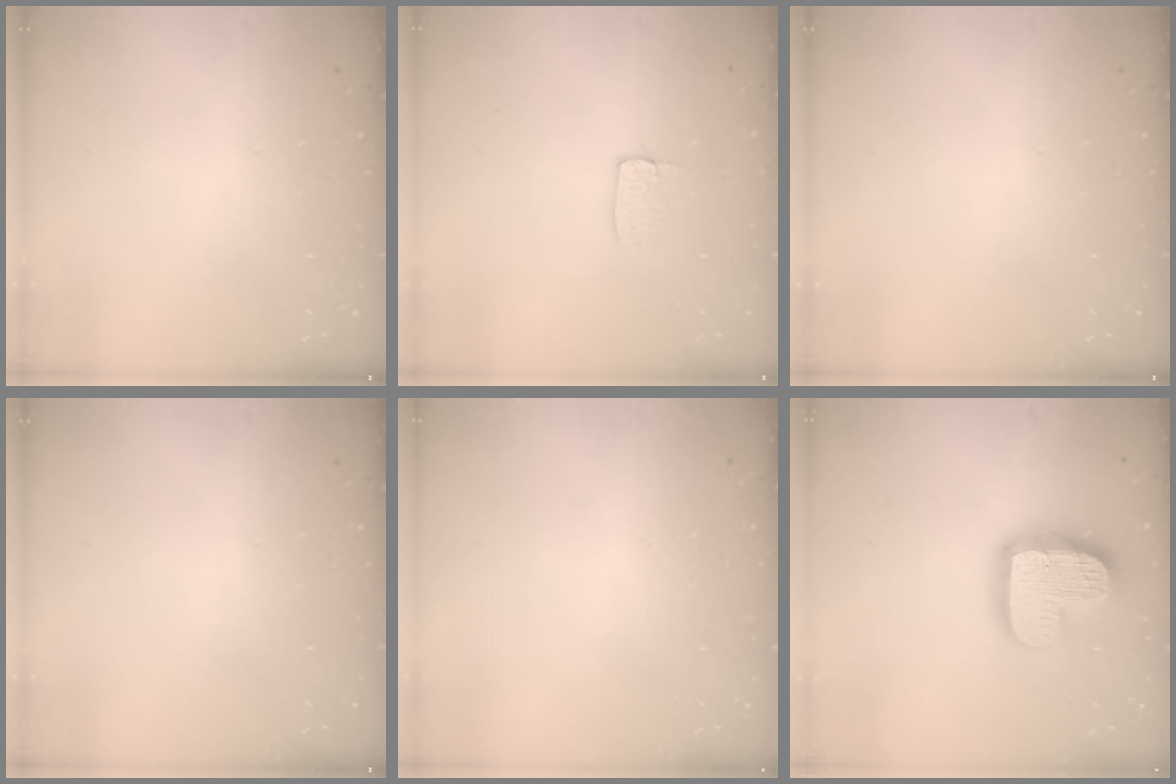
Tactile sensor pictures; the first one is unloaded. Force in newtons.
{"total": 3.4, "press": 3.4, "slide": 0.1}
{"total": 0.0}
{"total": 0.0}
{"total": 0.0}
{"total": 17.0, "press": 17.0, "slide": 1.3}